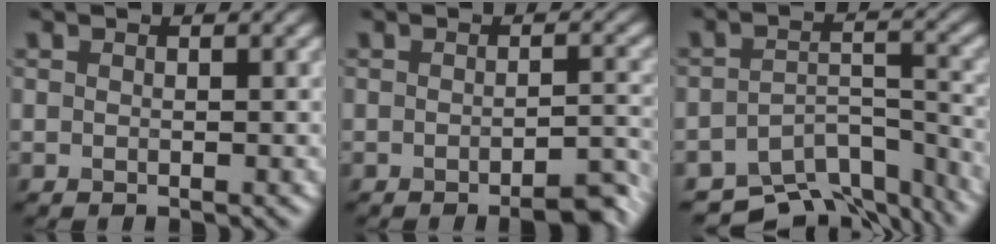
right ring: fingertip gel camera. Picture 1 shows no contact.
{"total": 3.5, "force": [-2.5, 0.7, 2.4], "torque": [-0.025, 0.004, -0.037]}
{"total": 8.8, "force": [-7.6, 3.1, 3.1], "torque": [-0.049, -0.020, -0.110]}